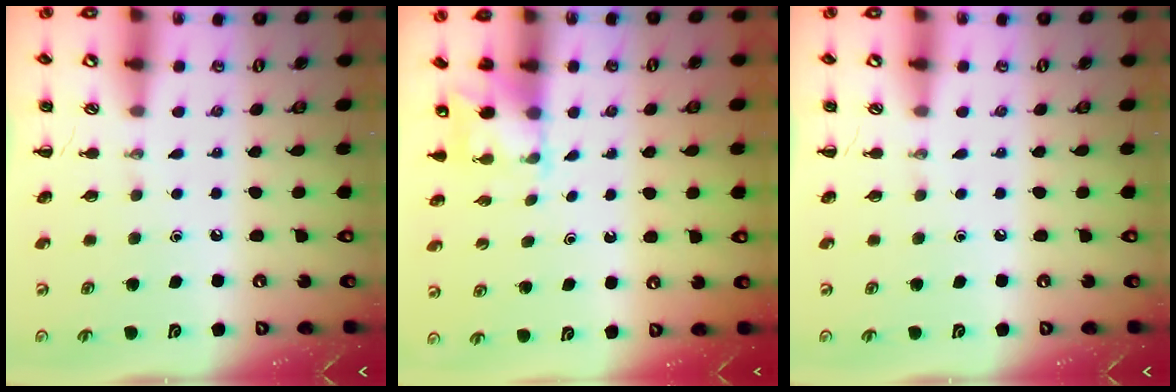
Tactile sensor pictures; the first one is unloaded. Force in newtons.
{"total": 3.1, "press": 2.9, "slide": 1.0}
{"total": 0.0}